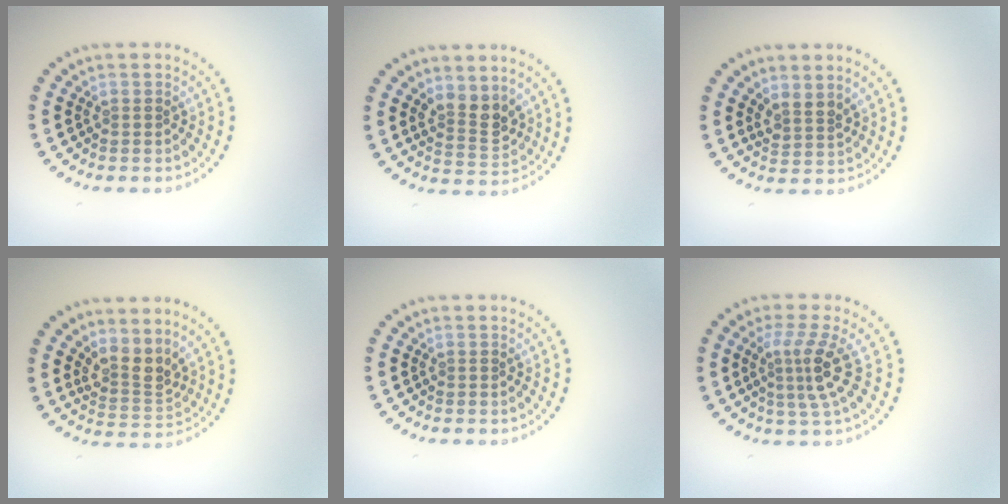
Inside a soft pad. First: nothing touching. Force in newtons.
{"total": 2.9, "press": 2.6, "slide": 1.3}
{"total": 1.8, "press": 1.3, "slide": 1.2}
{"total": 2.9, "press": 2.0, "slide": 2.0}
{"total": 0.0}
{"total": 3.5, "press": 2.4, "slide": 2.5}